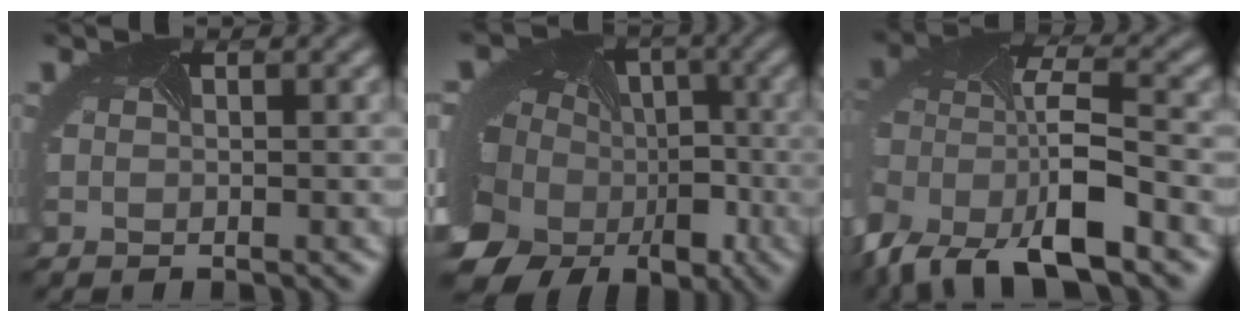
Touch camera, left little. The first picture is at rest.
{"total": 17.7, "force": [-5.8, 13.7, 9.6], "torque": [-0.199, -0.024, -0.083]}
{"total": 11.4, "force": [-6.2, 5.0, 8.1], "torque": [-0.156, -0.021, -0.109]}